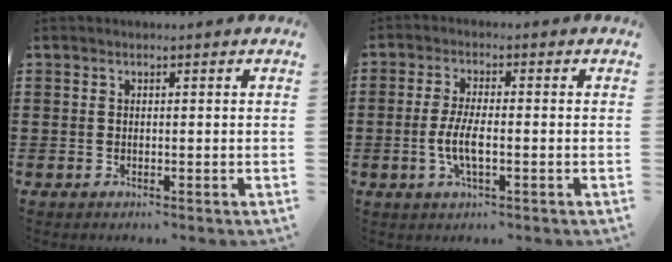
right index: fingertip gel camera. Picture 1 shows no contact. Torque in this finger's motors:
{"motor_torque": [1.27, 0.87, 0.54, 0.18]}